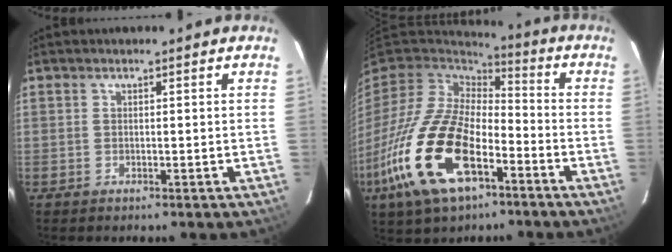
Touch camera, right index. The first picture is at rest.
{"total": 23.3, "force": [-9.9, 11.5, 17.8], "torque": [-0.391, -0.037, -0.184]}